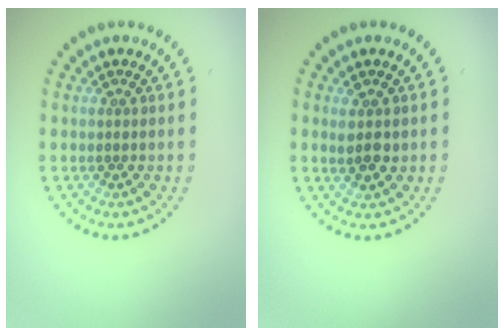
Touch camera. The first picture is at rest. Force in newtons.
{"total": 1.9, "press": 1.9, "slide": 0.5}